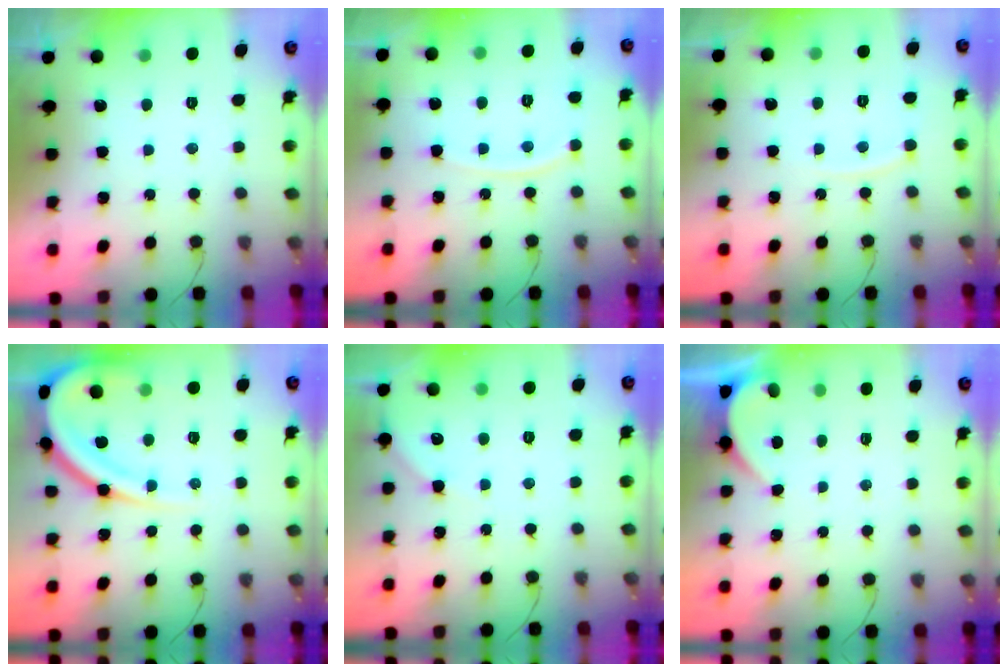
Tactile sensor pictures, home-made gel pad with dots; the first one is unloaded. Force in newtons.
{"total": 7.3, "press": 7.2, "slide": 0.9}
{"total": 5.0, "press": 5.0, "slide": 0.5}
{"total": 13.8, "press": 13.7, "slide": 1.2}
{"total": 2.9, "press": 2.9, "slide": 0.4}
{"total": 2.3, "press": 2.3, "slide": 0.2}